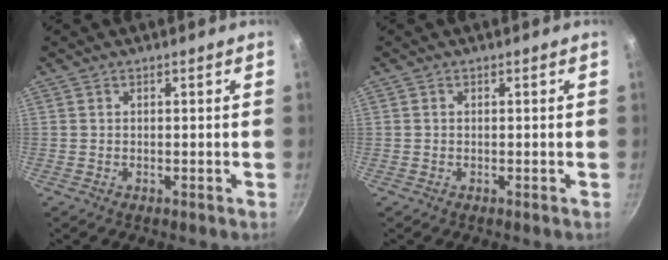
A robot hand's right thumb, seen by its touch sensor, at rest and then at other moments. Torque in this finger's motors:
{"motor_torque": [-0.22, -0.41, 0.02, -0.10, -0.03]}